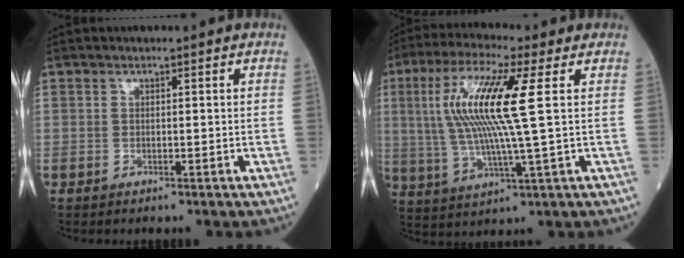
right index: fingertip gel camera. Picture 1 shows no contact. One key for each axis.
{"total": 13.6, "fx": 2.8, "fy": 0.2, "fz": 13.3, "tx": -0.290, "ty": 0.011, "tz": 0.049}